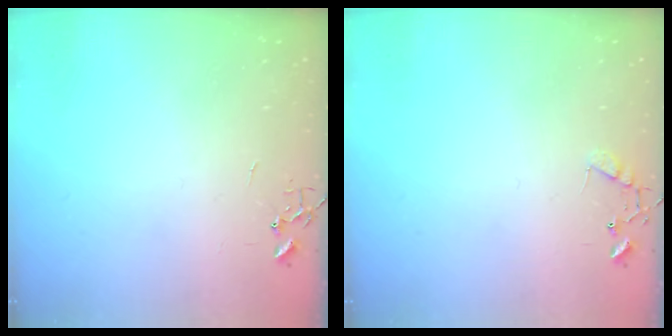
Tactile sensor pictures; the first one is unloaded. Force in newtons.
{"total": 6.8, "press": 6.8, "slide": 0.5}